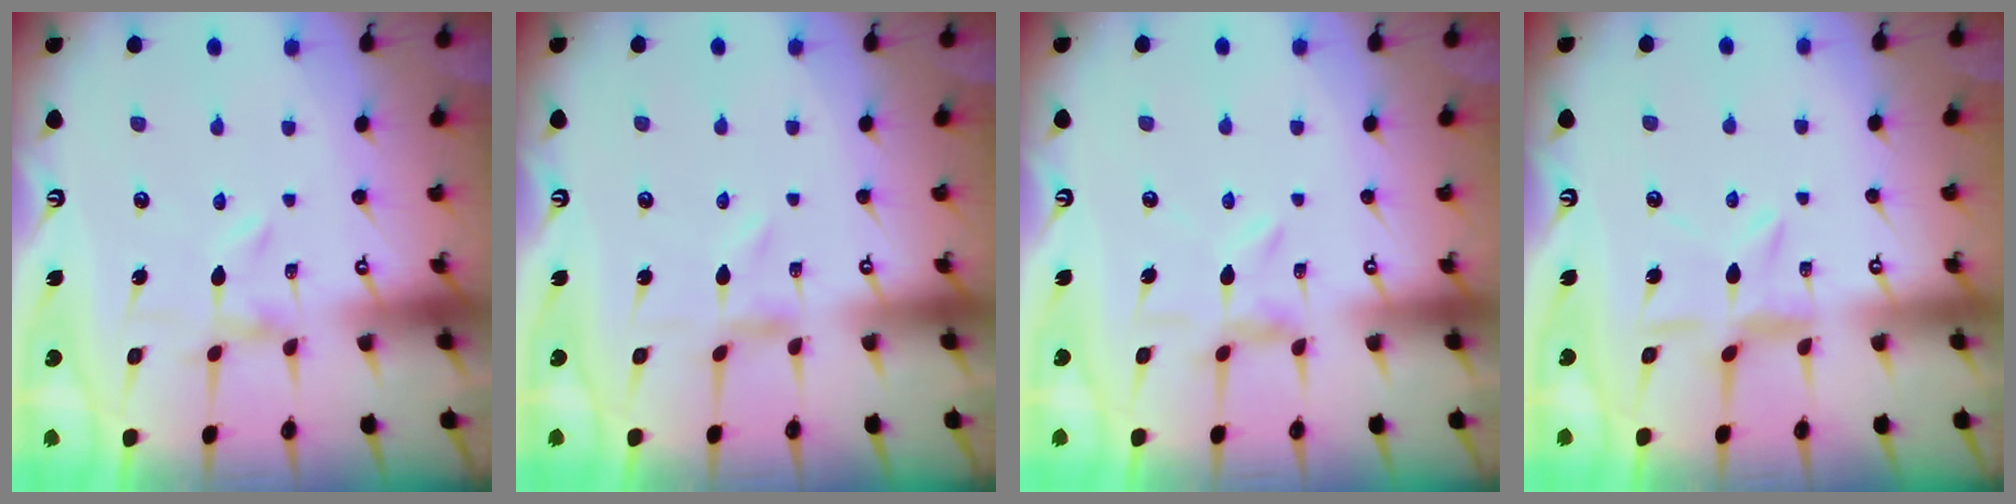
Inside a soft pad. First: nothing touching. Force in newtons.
{"total": 0.6, "press": 0.6, "slide": 0.1}
{"total": 2.8, "press": 2.8, "slide": 0.3}
{"total": 5.8, "press": 5.7, "slide": 0.6}